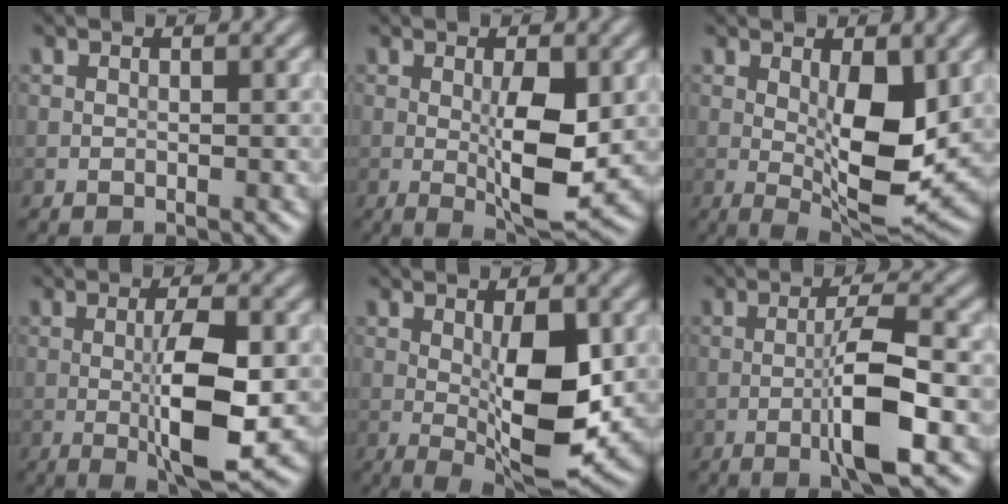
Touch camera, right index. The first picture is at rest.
{"total": 5.7, "force": [-0.1, 1.5, 5.4], "torque": [-0.093, -0.008, 0.002]}
{"total": 7.1, "force": [0.5, 2.5, 6.7], "torque": [-0.105, -0.013, 0.014]}
{"total": 7.2, "force": [-0.9, 1.6, 6.9], "torque": [-0.121, -0.005, -0.014]}
{"total": 7.5, "force": [-0.1, 2.4, 7.1], "torque": [-0.114, -0.011, 0.005]}
{"total": 6.3, "force": [-1.9, 1.0, 6.0], "torque": [-0.103, 0.008, -0.036]}